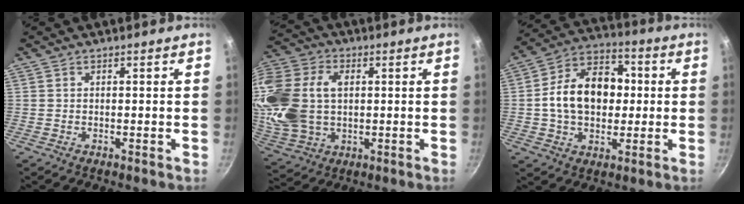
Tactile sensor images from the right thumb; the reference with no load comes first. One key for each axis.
{"total": 22.1, "fx": 2.8, "fy": 15.6, "fz": 15.4, "tx": -0.338, "ty": 0.020, "tz": 0.058}
{"total": 16.1, "fx": 0.6, "fy": 11.4, "fz": 11.3, "tx": -0.150, "ty": 0.028, "tz": -0.005}